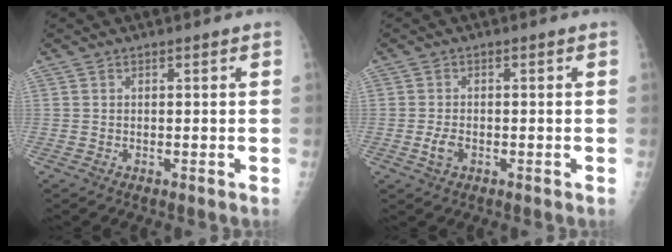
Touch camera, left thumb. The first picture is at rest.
{"total": 2.7, "force": [-0.9, 1.7, 1.9], "torque": [-0.036, 0.005, -0.016]}